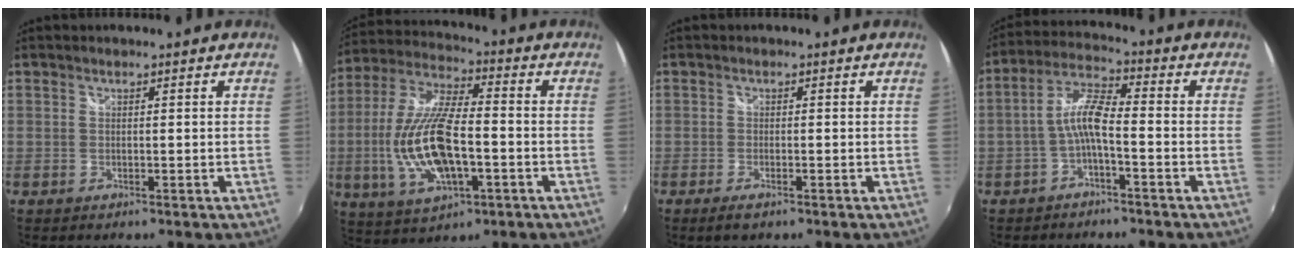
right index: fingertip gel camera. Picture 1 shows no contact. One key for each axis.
{"total": 17.0, "fx": -3.6, "fy": 6.5, "fz": 15.3, "tx": -0.318, "ty": -0.006, "tz": -0.059}
{"total": 2.5, "fx": -1.7, "fy": 0.8, "fz": 1.7, "tx": -0.039, "ty": -0.006, "tz": -0.033}
{"total": 6.5, "fx": -2.3, "fy": 1.4, "fz": 5.9, "tx": -0.135, "ty": 0.017, "tz": -0.043}